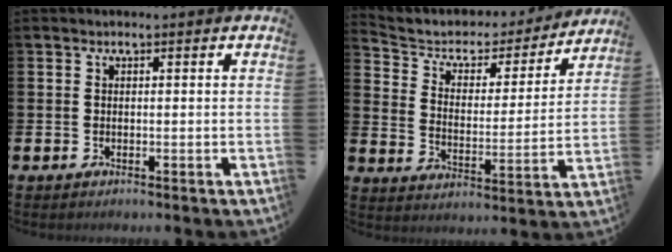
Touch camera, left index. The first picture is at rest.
{"total": 5.1, "force": [4.4, 2.4, 0.9], "torque": [-0.055, -0.033, 0.067]}